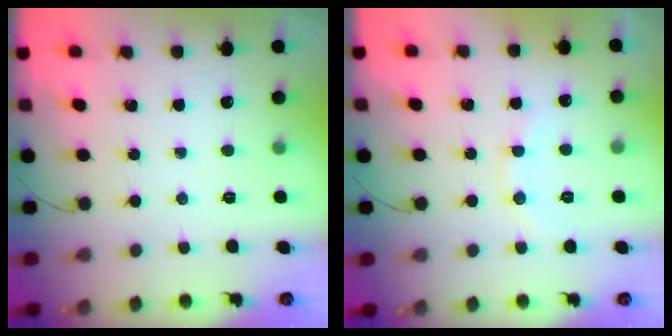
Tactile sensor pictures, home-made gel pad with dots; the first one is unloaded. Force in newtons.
{"total": 9.2, "press": 9.1, "slide": 1.1}